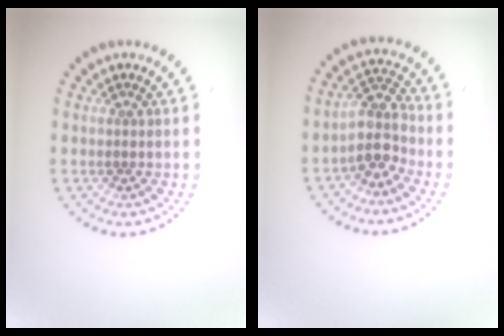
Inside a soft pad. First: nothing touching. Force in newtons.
{"total": 3.3, "press": 2.8, "slide": 1.8}